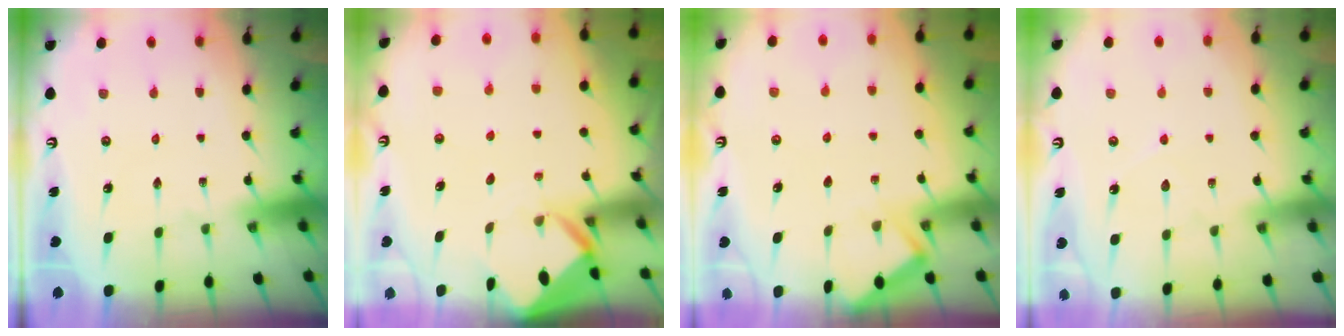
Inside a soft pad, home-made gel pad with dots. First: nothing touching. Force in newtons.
{"total": 3.1, "press": 3.1, "slide": 0.2}
{"total": 2.1, "press": 2.1, "slide": 0.3}
{"total": 4.9, "press": 4.8, "slide": 0.4}